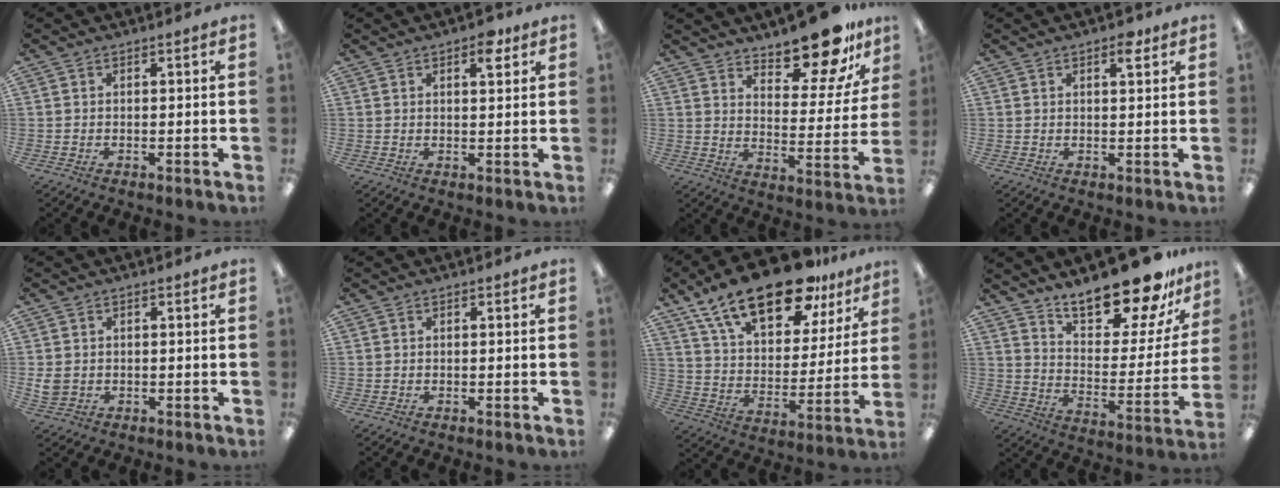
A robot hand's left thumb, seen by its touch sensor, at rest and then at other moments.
{"total": 4.8, "force": [2.9, 1.9, 3.3], "torque": [-0.032, -0.011, 0.041]}
{"total": 15.9, "force": [13.3, 5.3, 6.8], "torque": [-0.087, -0.104, 0.229]}
{"total": 3.5, "force": [2.2, 1.2, 2.4], "torque": [-0.019, -0.010, 0.031]}
{"total": 3.1, "force": [0.0, 2.7, 1.5], "torque": [-0.018, 0.003, 0.001]}
{"total": 0.0}
{"total": 22.1, "force": [15.4, 9.2, 12.9], "torque": [-0.215, -0.087, 0.268]}
{"total": 20.9, "force": [17.8, 6.0, 9.3], "torque": [-0.145, -0.127, 0.301]}